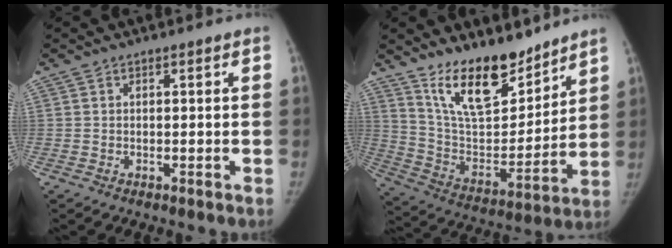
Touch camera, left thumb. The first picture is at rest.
{"total": 17.5, "force": [12.9, 6.9, 9.5], "torque": [-0.114, -0.089, 0.238]}